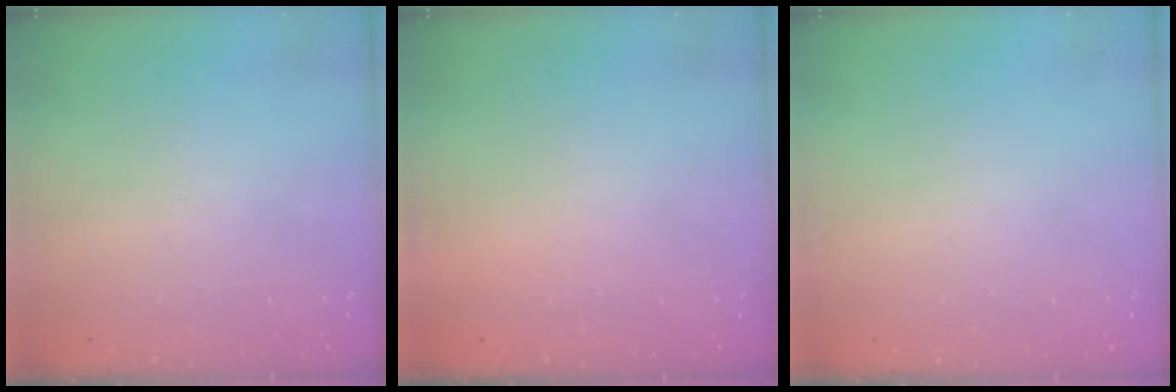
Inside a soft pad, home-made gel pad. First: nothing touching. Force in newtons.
{"total": 1.6, "press": 1.5, "slide": 0.1}
{"total": 0.0}